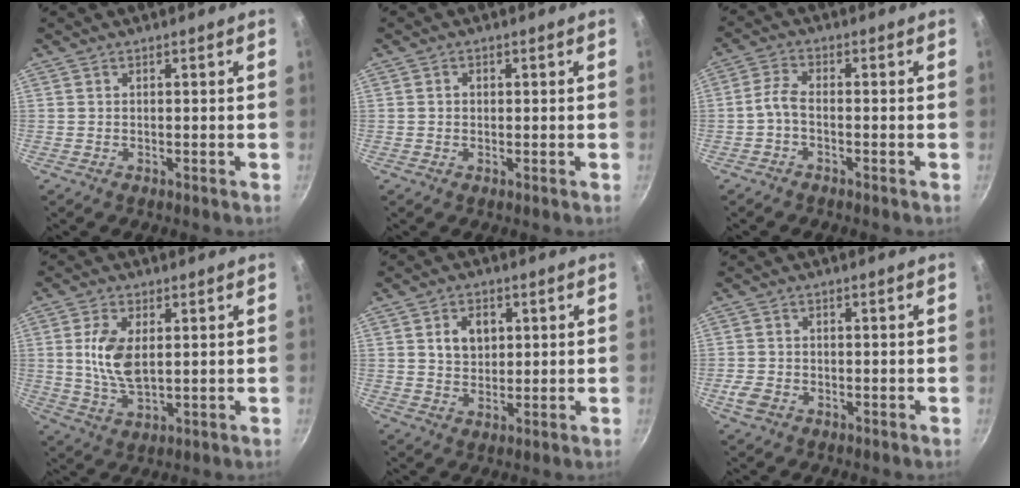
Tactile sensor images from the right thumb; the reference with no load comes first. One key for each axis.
{"total": 1.2, "fx": 0.1, "fy": 1.0, "fz": 0.5, "tx": -0.006, "ty": 0.003, "tz": 0.000}
{"total": 3.2, "fx": -1.5, "fy": 1.3, "fz": 2.5, "tx": -0.063, "ty": 0.017, "tz": -0.039}
{"total": 8.6, "fx": 1.6, "fy": 4.5, "fz": 7.2, "tx": -0.140, "ty": -0.010, "tz": 0.033}
{"total": 5.9, "fx": 1.6, "fy": 4.4, "fz": 3.6, "tx": -0.040, "ty": -0.004, "tz": 0.029}
{"total": 3.6, "fx": -1.5, "fy": 2.7, "fz": 1.9, "tx": -0.037, "ty": 0.008, "tz": -0.028}